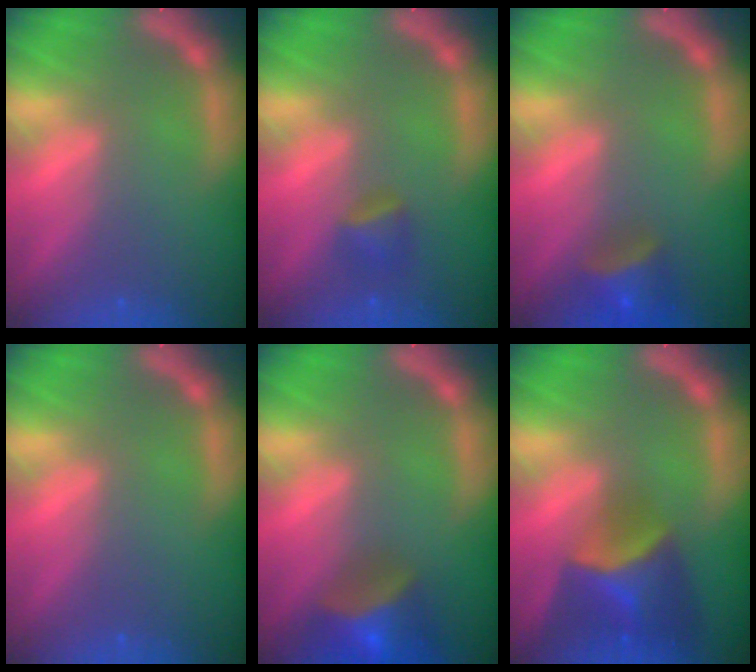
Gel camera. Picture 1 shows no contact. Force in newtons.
{"total": 1.9}
{"total": 4.0}
{"total": 0.0}
{"total": 6.5}
{"total": 6.9}